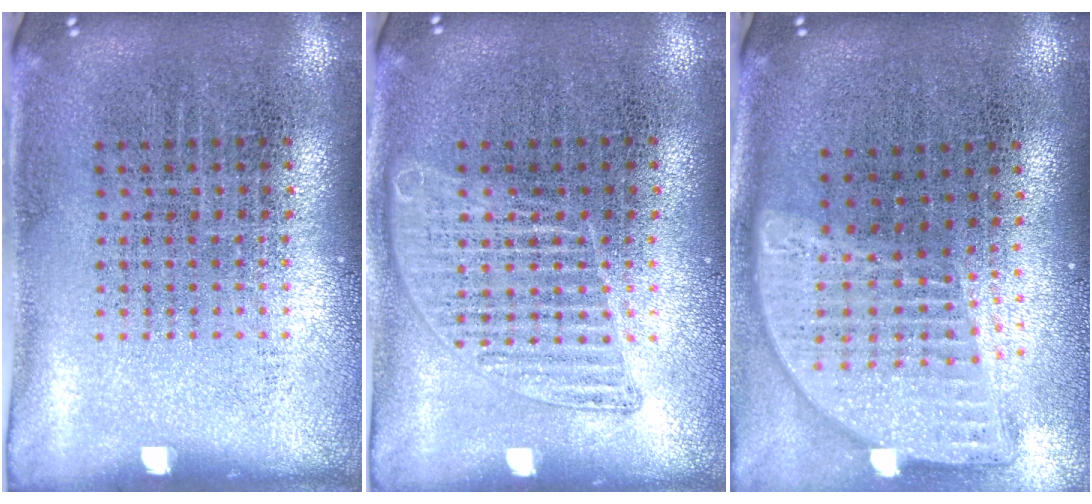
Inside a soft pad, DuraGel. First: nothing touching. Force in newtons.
{"total": 1.7, "press": 1.7, "slide": 0.3}
{"total": 1.9, "press": 1.6, "slide": 1.1}